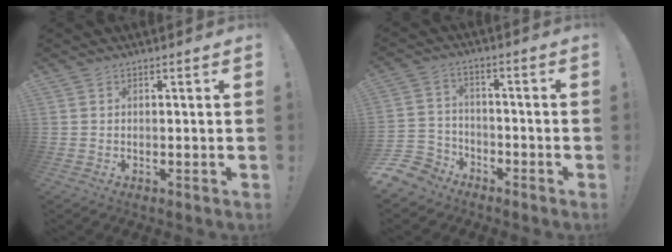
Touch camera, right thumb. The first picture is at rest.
{"total": 6.8, "force": [-4.8, 4.7, 1.1], "torque": [-0.026, 0.032, -0.090]}